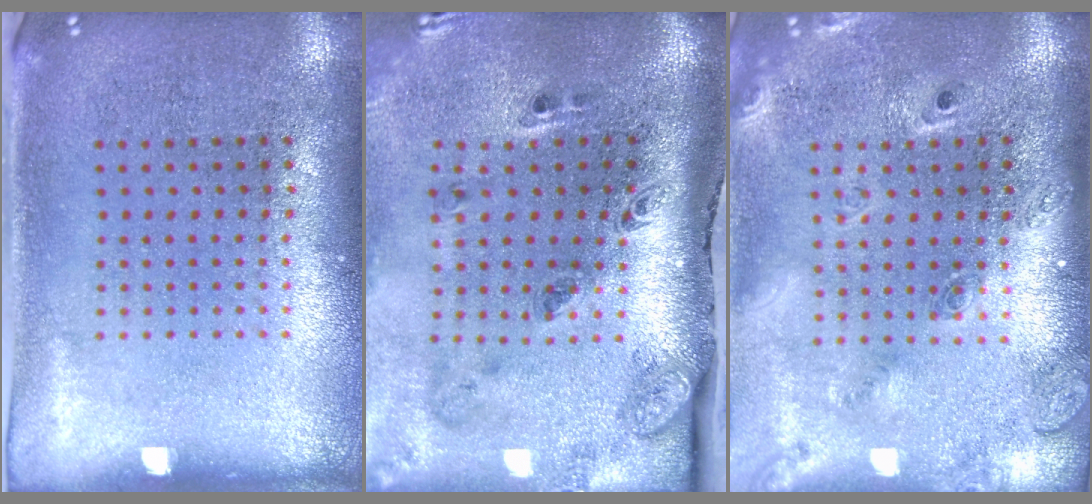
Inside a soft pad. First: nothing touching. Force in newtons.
{"total": 3.4, "press": 2.1, "slide": 2.6}
{"total": 2.4, "press": 1.7, "slide": 1.7}